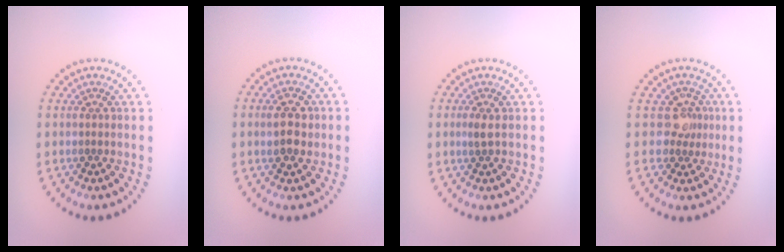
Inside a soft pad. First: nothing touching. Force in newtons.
{"total": 2.7, "press": 2.7, "slide": 0.4}
{"total": 0.9, "press": 0.8, "slide": 0.3}
{"total": 2.1, "press": 1.6, "slide": 1.4}